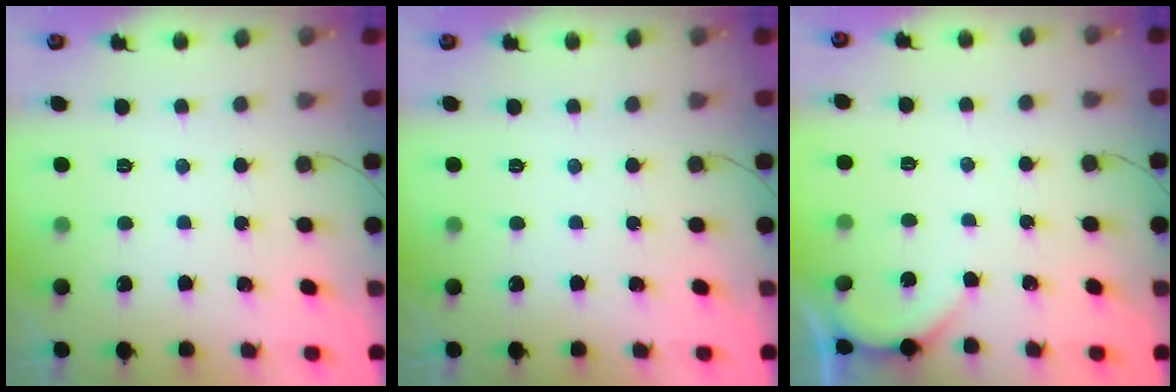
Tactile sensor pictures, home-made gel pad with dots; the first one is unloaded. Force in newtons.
{"total": 0.0}
{"total": 1.6, "press": 1.6, "slide": 0.3}